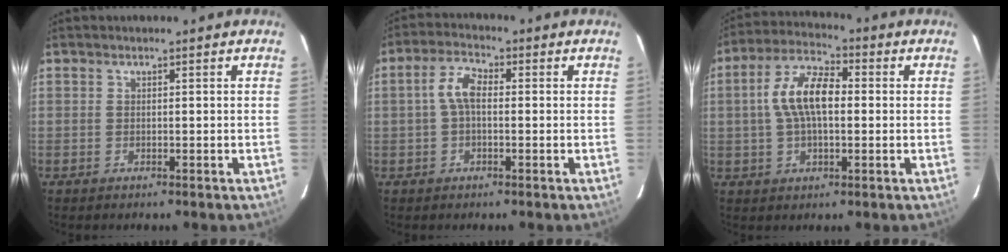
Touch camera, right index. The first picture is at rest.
{"total": 4.6, "force": [0.0, 2.2, 4.1], "torque": [-0.086, 0.016, -0.001]}
{"total": 10.1, "force": [0.7, 4.6, 9.0], "torque": [-0.178, 0.022, 0.010]}